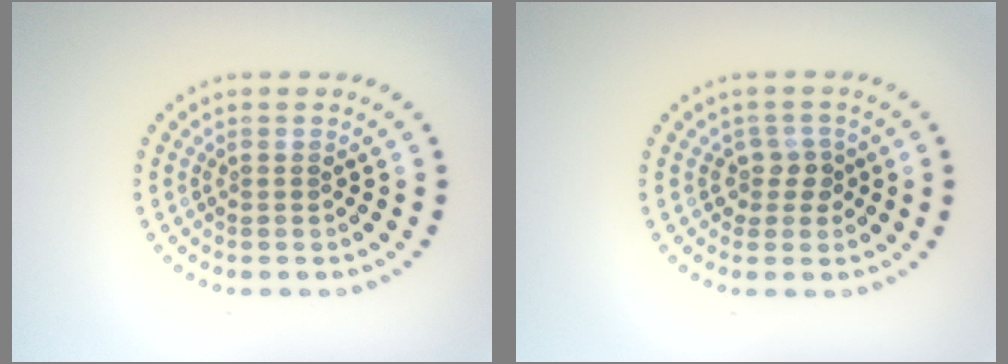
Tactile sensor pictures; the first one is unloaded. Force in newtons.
{"total": 1.8, "press": 1.4, "slide": 1.1}